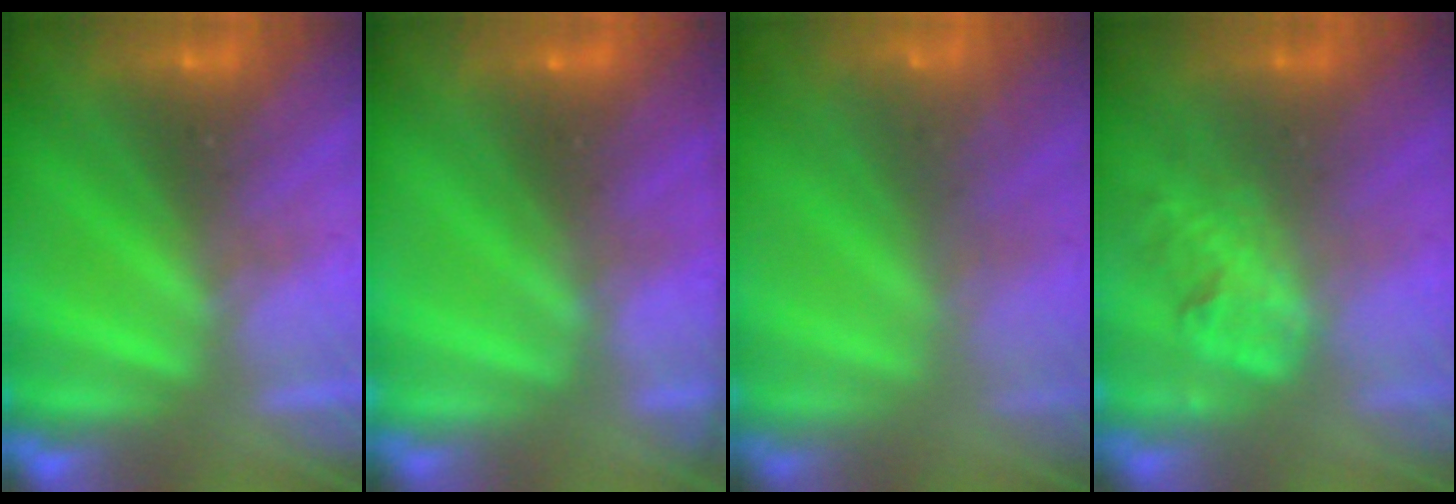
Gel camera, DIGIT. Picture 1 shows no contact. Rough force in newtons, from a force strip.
{"total": 7.6}
{"total": 7.1}
{"total": 1.8}